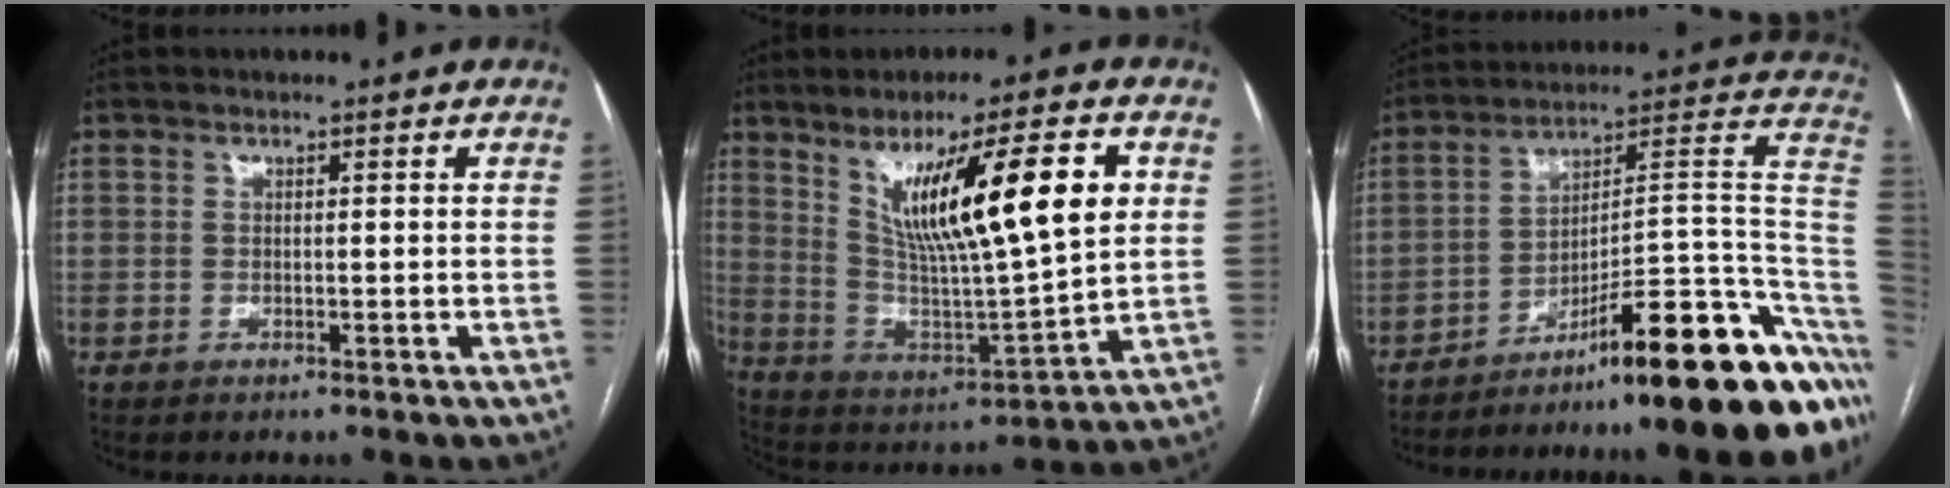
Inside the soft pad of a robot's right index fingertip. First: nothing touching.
{"total": 19.2, "force": [6.8, 1.8, 17.9], "torque": [-0.302, 0.001, 0.118]}
{"total": 24.5, "force": [-16.2, 2.3, 18.2], "torque": [-0.139, 0.049, -0.236]}